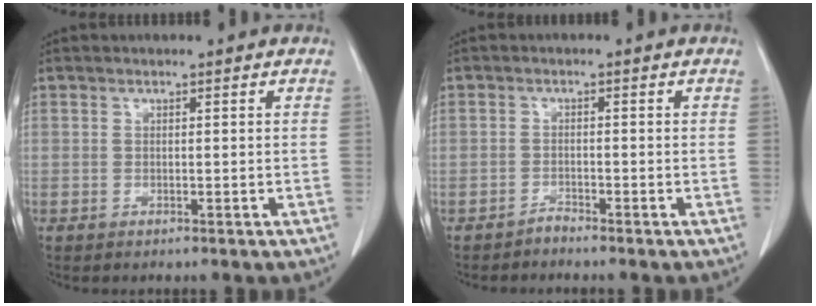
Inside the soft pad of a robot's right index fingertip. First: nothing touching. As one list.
[{"total": 1.1, "force": [-1.1, 0.1, -0.2], "torque": [0.011, -0.002, -0.021]}]